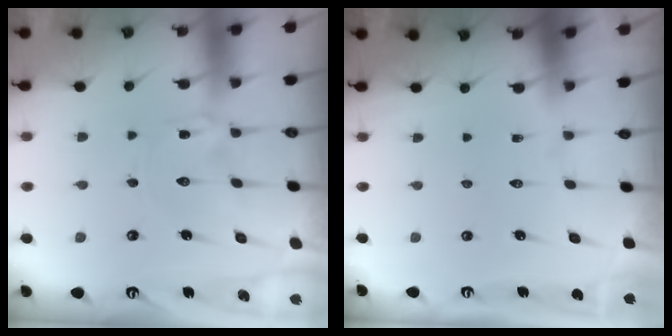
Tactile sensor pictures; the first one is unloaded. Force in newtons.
{"total": 0.0}